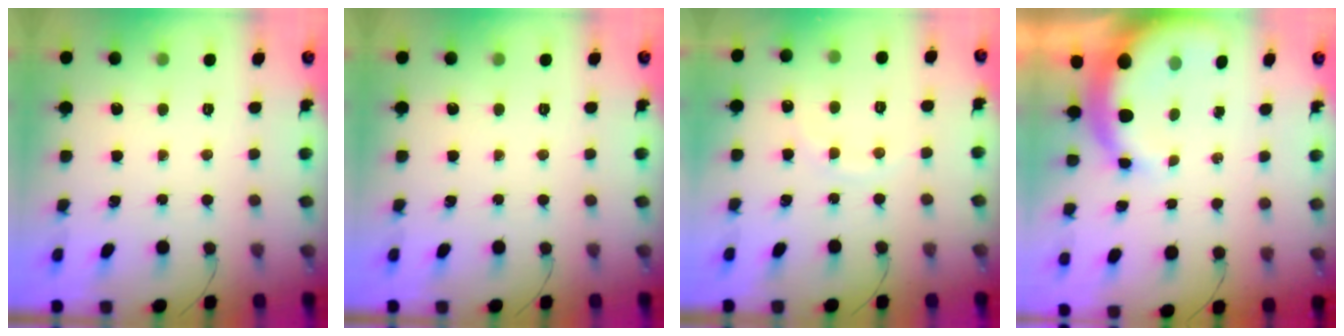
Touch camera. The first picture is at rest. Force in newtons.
{"total": 0.0}
{"total": 7.6, "press": 7.4, "slide": 1.7}
{"total": 8.4, "press": 8.2, "slide": 1.4}